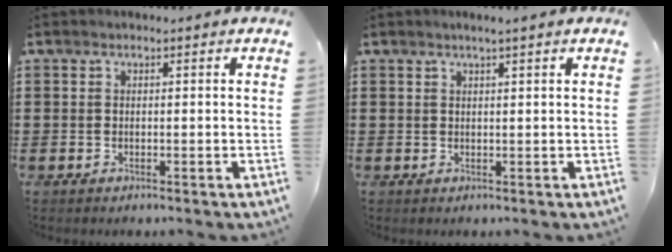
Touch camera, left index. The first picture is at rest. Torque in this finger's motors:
{"motor_torque": [0.29, -0.27, 0.24, 0.06]}